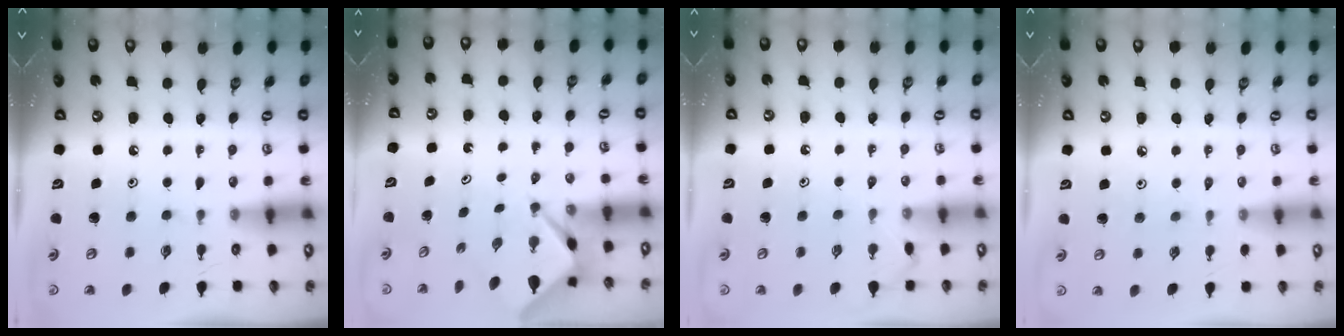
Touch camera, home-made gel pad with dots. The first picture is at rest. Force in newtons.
{"total": 2.7, "press": 2.7, "slide": 0.1}
{"total": 3.4, "press": 3.4, "slide": 0.7}
{"total": 2.1, "press": 2.0, "slide": 0.4}